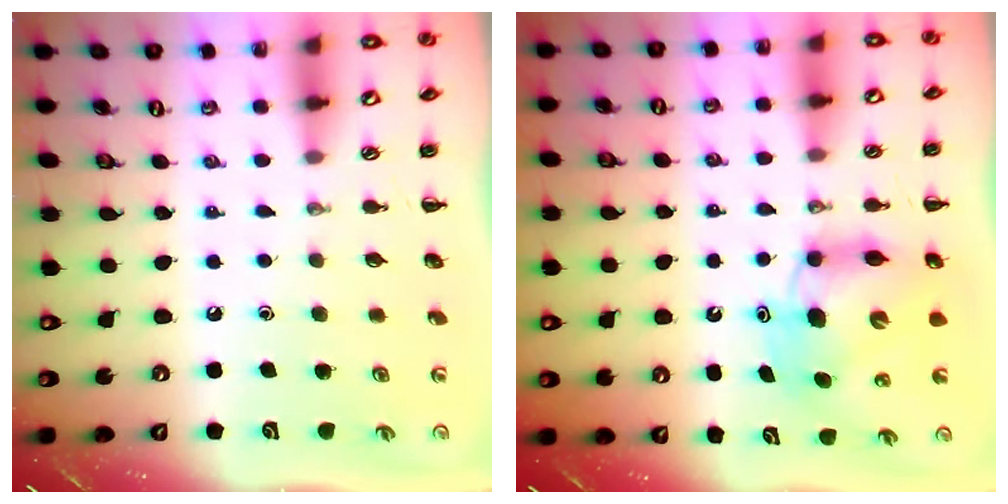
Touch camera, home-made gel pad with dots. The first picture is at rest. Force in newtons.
{"total": 8.4, "press": 8.4, "slide": 0.9}